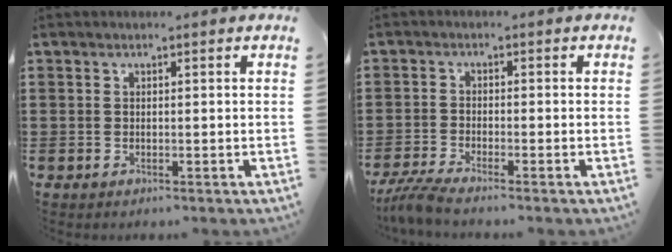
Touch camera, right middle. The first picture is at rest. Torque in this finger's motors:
{"motor_torque": [0.75, -0.30, 0.01, 0.07]}